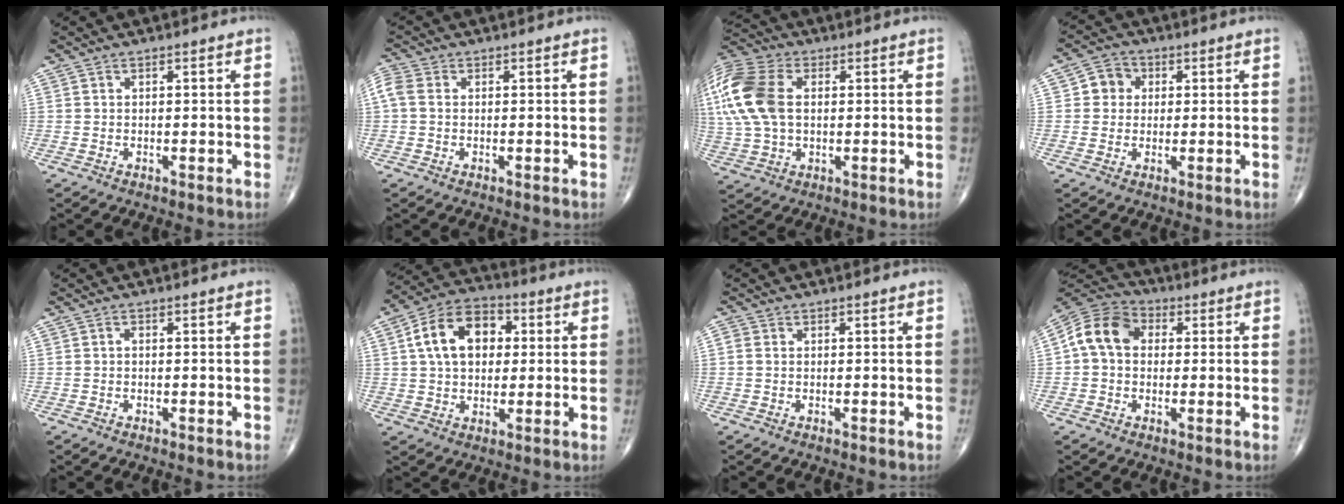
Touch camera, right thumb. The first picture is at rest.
{"total": 3.5, "force": [0.3, 2.6, 2.3], "torque": [-0.062, 0.012, -0.001]}
{"total": 19.8, "force": [3.3, 13.0, 14.5], "torque": [-0.364, 0.022, 0.061]}
{"total": 5.0, "force": [0.9, 4.6, 1.7], "torque": [-0.002, 0.007, 0.004]}
{"total": 0.6, "force": [-0.1, 0.4, 0.4], "torque": [-0.005, 0.001, -0.007]}
{"total": 13.6, "force": [2.7, 9.3, 9.5], "torque": [-0.137, 0.017, 0.037]}
{"total": 1.1, "force": [0.0, 0.9, 0.5], "torque": [-0.008, 0.001, 0.000]}
{"total": 10.4, "force": [1.2, 8.1, 6.4], "torque": [-0.109, 0.029, 0.008]}